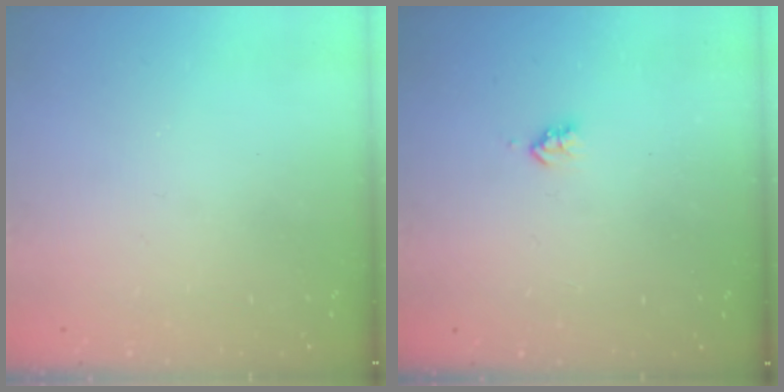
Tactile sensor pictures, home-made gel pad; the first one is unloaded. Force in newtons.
{"total": 2.2, "press": 2.1, "slide": 0.4}